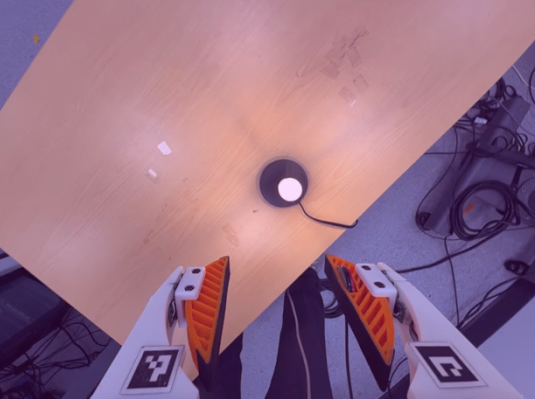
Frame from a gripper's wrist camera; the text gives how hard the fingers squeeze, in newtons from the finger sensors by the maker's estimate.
{"total": 0.0}